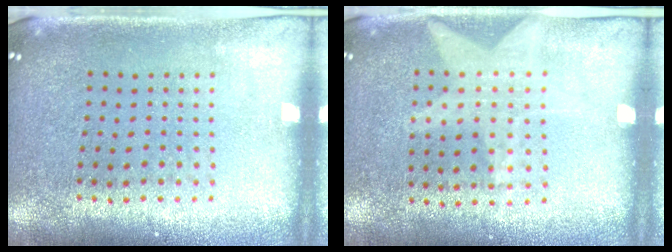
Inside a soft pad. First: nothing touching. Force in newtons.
{"total": 1.2, "press": 0.9, "slide": 0.8}